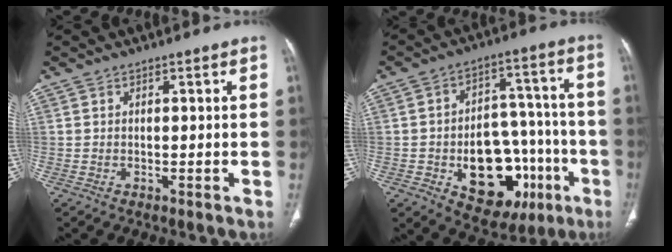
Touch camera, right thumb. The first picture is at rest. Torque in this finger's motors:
{"motor_torque": [0.90, -0.03, 1.71, -0.70, 0.62]}